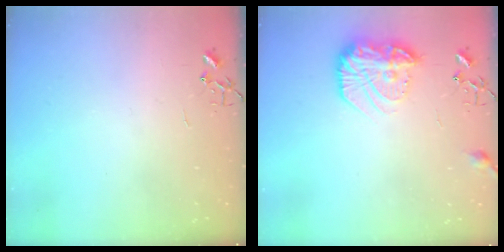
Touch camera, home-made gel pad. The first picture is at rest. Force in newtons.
{"total": 15.3, "press": 15.2, "slide": 1.0}